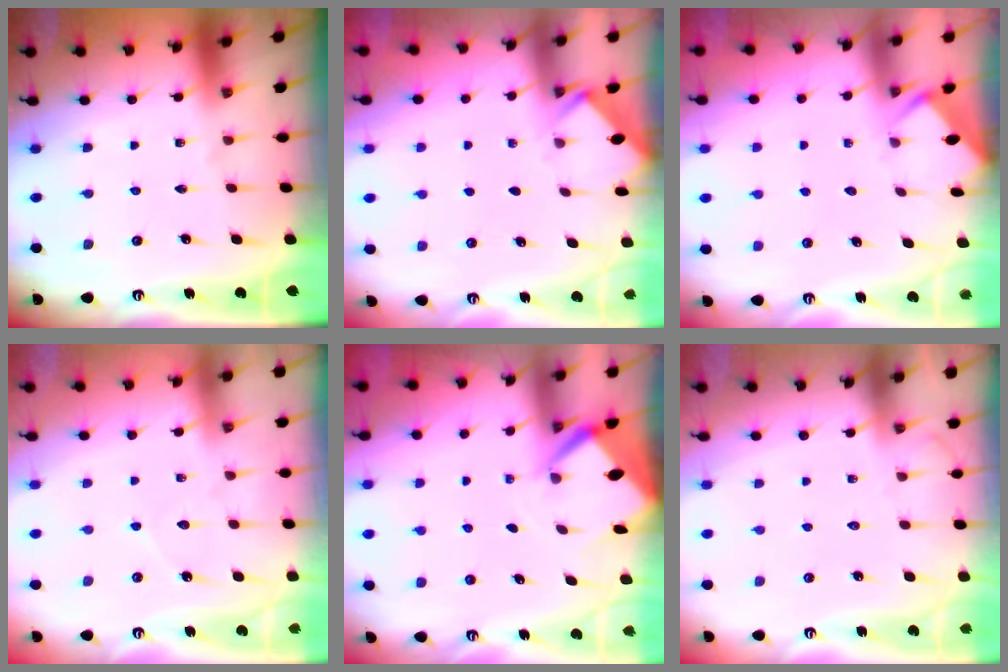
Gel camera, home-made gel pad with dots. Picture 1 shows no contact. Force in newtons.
{"total": 2.5, "press": 2.4, "slide": 0.4}
{"total": 3.1, "press": 3.1, "slide": 0.3}
{"total": 3.9, "press": 3.9, "slide": 0.4}
{"total": 3.0, "press": 3.0, "slide": 0.1}
{"total": 3.9, "press": 3.8, "slide": 0.5}